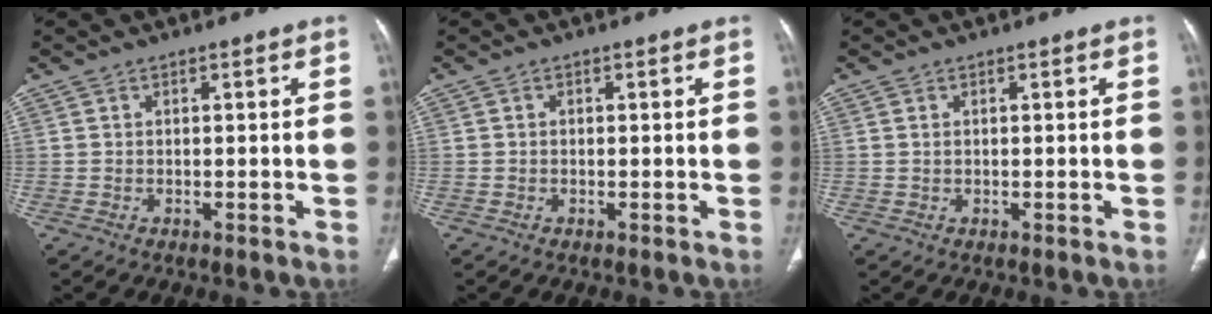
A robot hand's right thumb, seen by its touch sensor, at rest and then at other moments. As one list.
[{"total": 0.0}, {"total": 0.5, "force": [0.2, 0.3, 0.4], "torque": [-0.011, 0.003, 0.005]}]